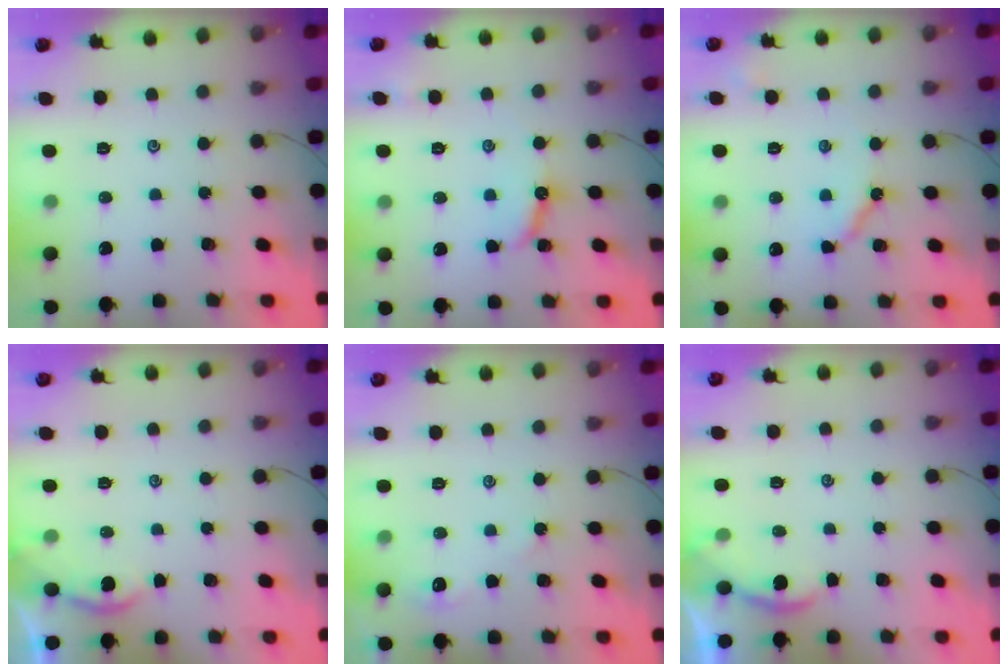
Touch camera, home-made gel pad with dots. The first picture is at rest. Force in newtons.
{"total": 8.4, "press": 8.4, "slide": 0.3}
{"total": 6.8, "press": 6.8, "slide": 0.6}
{"total": 2.0, "press": 1.9, "slide": 0.4}
{"total": 2.5, "press": 2.5, "slide": 0.6}
{"total": 1.2, "press": 1.1, "slide": 0.1}